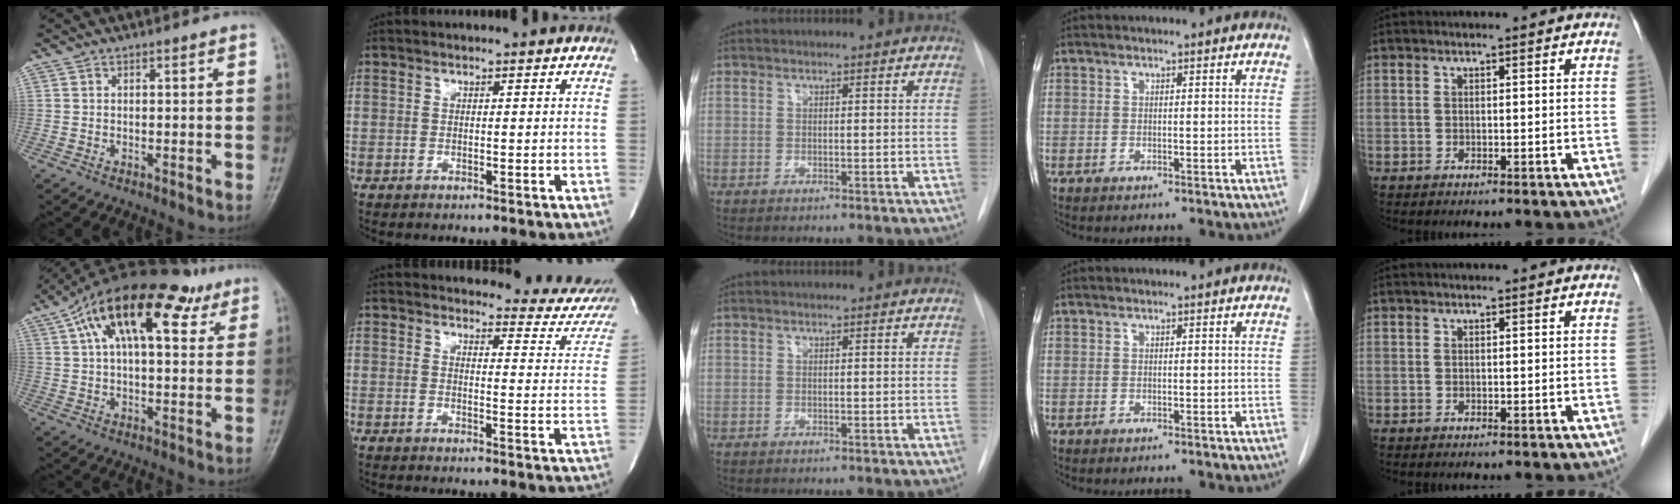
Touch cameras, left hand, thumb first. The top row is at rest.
{"thumb": {"total": 21.3, "force": [10.3, 9.7, 15.9], "torque": [-0.241, 0.013, 0.166]}, "index": {"total": 13.1, "force": [12.6, 2.9, 2.0], "torque": [0.013, -0.075, 0.107]}}